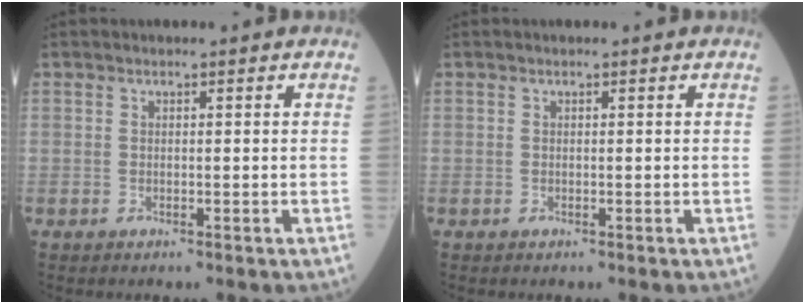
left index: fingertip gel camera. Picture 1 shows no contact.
{"total": 0.0}